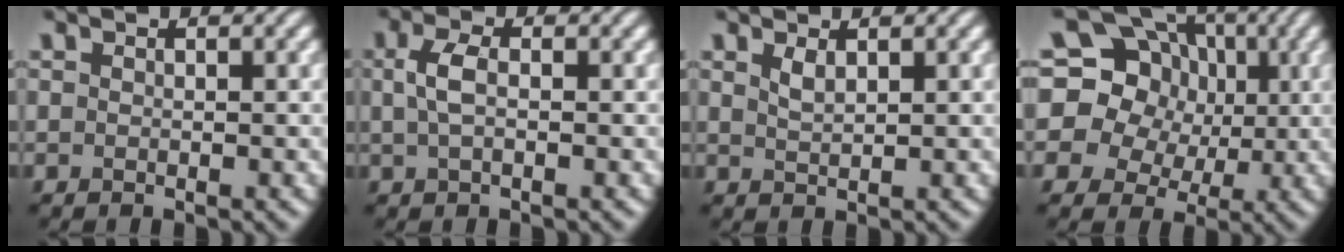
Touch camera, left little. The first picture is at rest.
{"total": 2.4, "force": [0.2, 1.2, 2.0], "torque": [-0.050, 0.005, 0.001]}
{"total": 1.2, "force": [0.8, 0.4, 0.8], "torque": [-0.020, 0.000, 0.017]}
{"total": 20.0, "force": [5.1, 17.5, 8.0], "torque": [-0.172, 0.035, 0.058]}